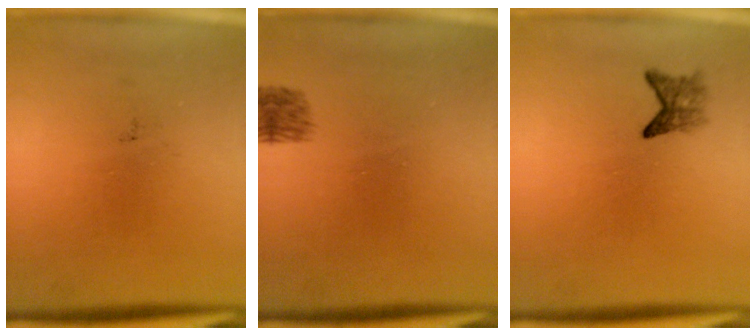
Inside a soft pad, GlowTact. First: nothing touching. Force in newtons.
{"total": 1.9}
{"total": 2.3}